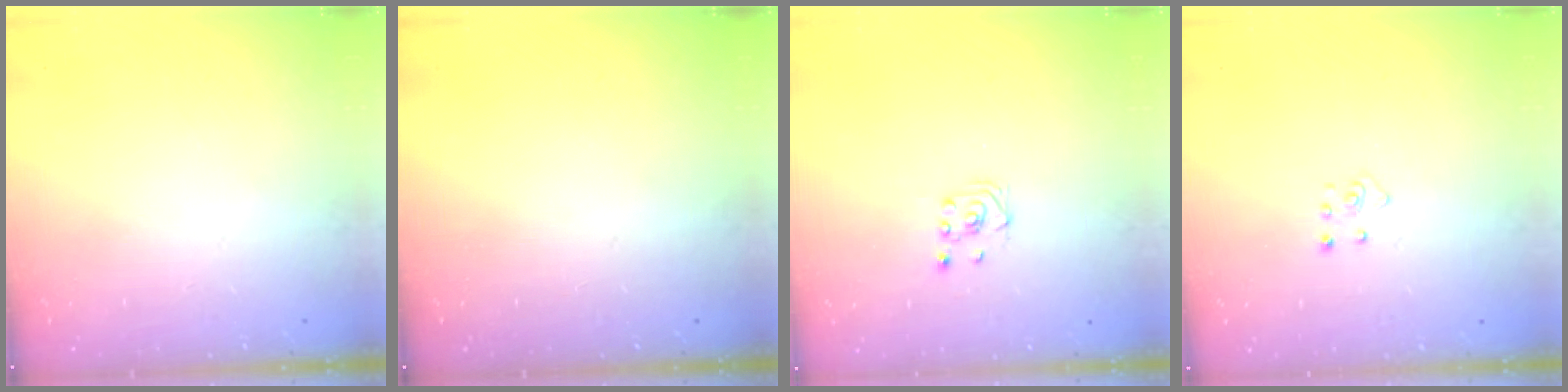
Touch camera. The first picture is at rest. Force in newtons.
{"total": 0.0}
{"total": 1.6, "press": 1.4, "slide": 0.9}
{"total": 2.5, "press": 2.4, "slide": 0.3}